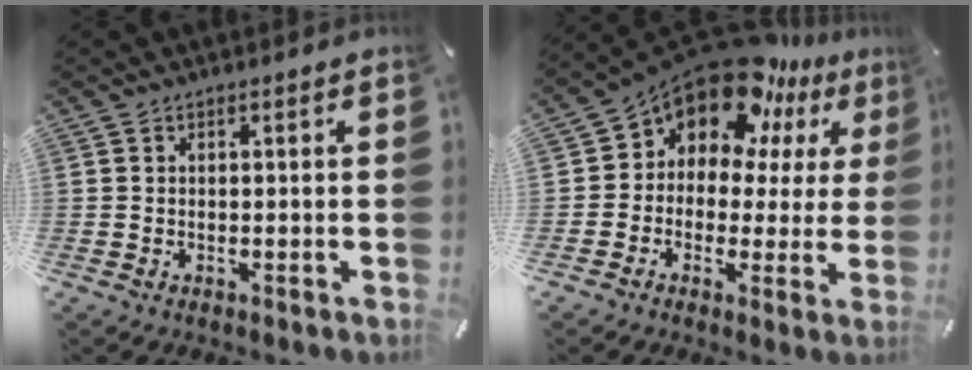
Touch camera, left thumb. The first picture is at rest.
{"total": 14.5, "force": [11.3, 7.1, 5.9], "torque": [-0.124, -0.094, 0.202]}